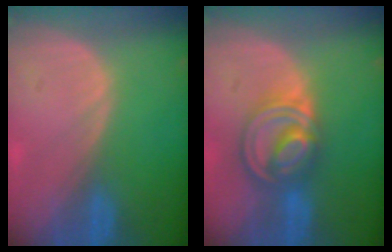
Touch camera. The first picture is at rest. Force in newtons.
{"total": 8.3, "press": 7.1, "slide": 4.4}